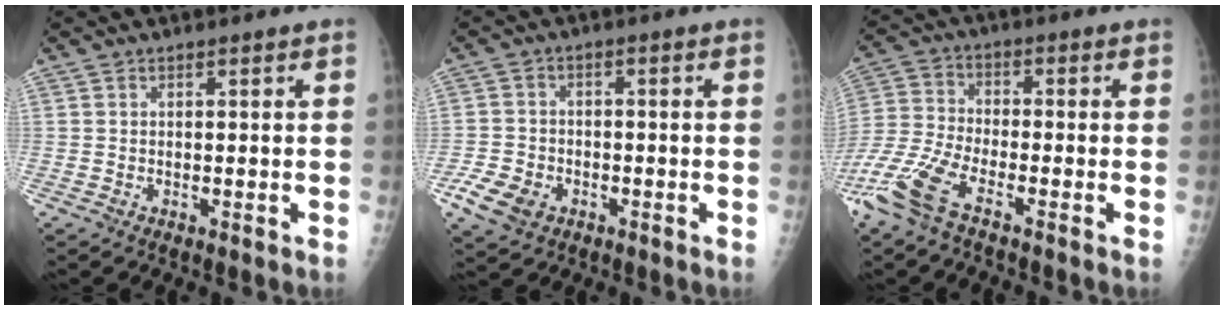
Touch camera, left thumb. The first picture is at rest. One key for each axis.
{"total": 6.8, "fx": -3.5, "fy": 4.9, "fz": 3.1, "tx": -0.062, "ty": 0.011, "tz": -0.058}
{"total": 11.5, "fx": -7.3, "fy": 3.8, "fz": 8.0, "tx": -0.195, "ty": 0.008, "tz": -0.153}